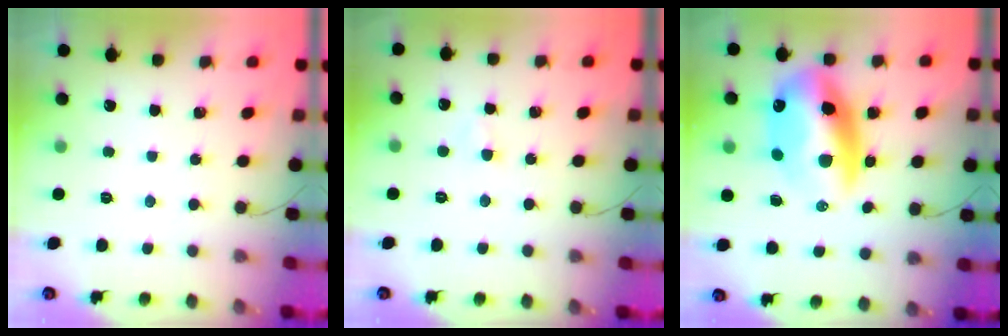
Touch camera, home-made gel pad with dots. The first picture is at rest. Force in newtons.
{"total": 1.5, "press": 1.4, "slide": 0.7}
{"total": 16.6, "press": 16.2, "slide": 3.6}